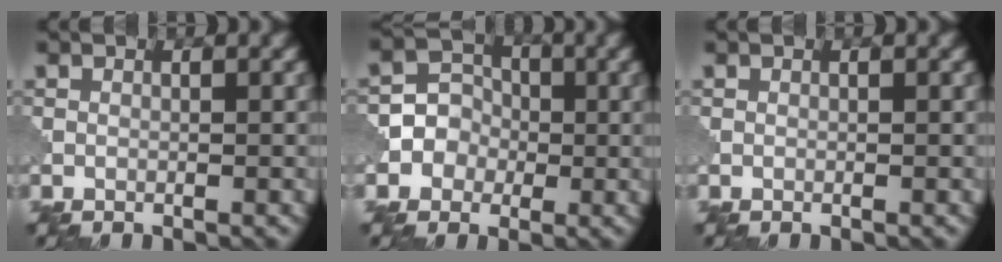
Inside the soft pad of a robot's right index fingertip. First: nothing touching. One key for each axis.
{"total": 4.5, "fx": -1.0, "fy": 4.2, "fz": 1.1, "tx": 0.001, "ty": 0.021, "tz": -0.032}
{"total": 0.0}